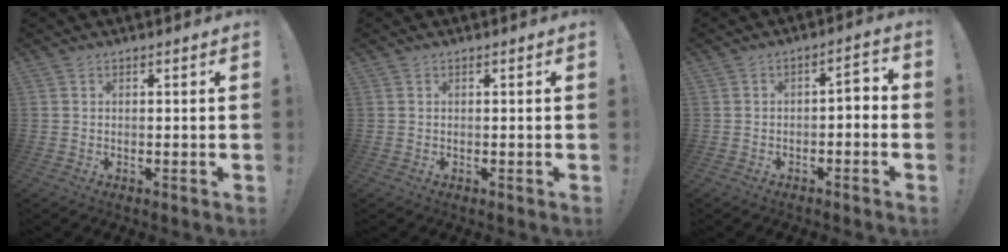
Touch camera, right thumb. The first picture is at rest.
{"total": 0.0}
{"total": 3.8, "force": [-2.1, 1.6, 2.8], "torque": [-0.046, 0.011, -0.042]}